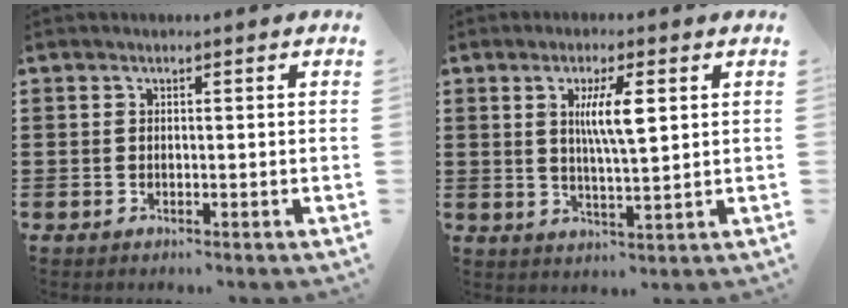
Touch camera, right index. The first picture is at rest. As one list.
[{"total": 6.4, "force": [1.8, 1.2, 6.0], "torque": [-0.121, 0.006, 0.026]}]